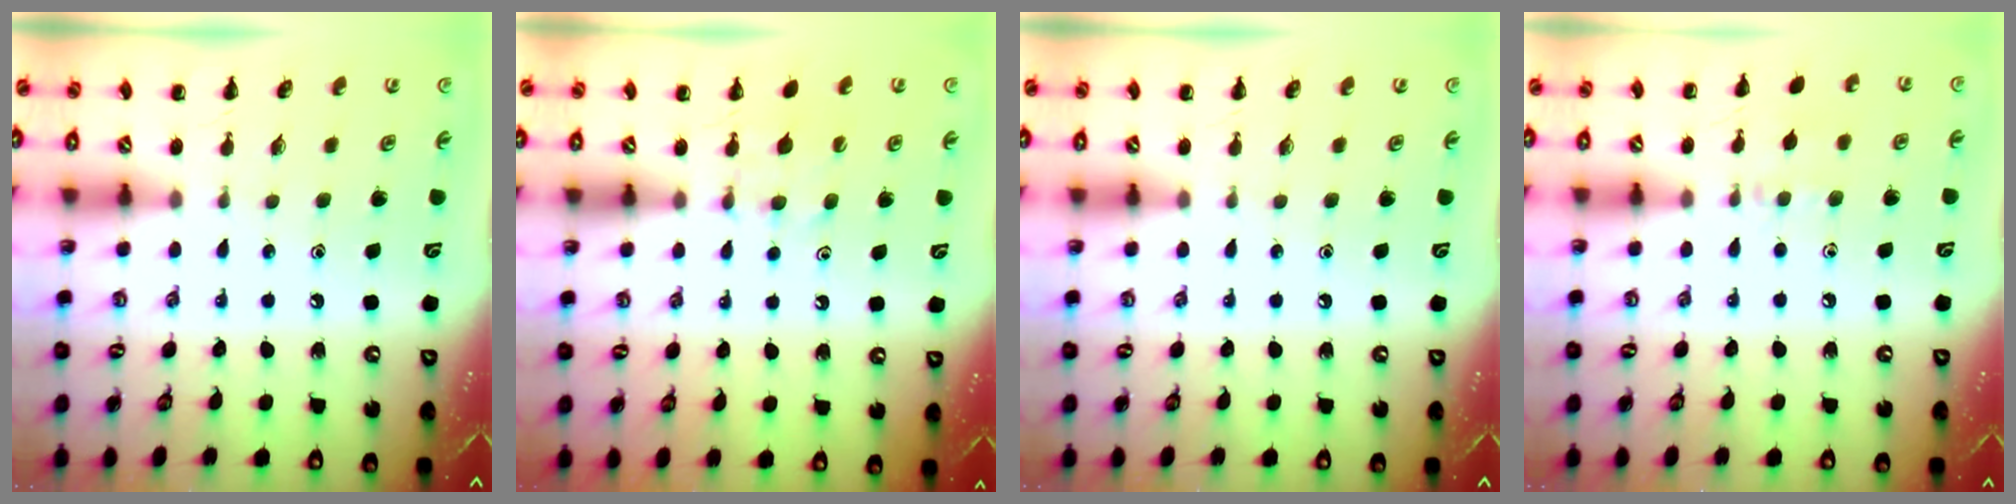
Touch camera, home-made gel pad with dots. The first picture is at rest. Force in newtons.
{"total": 8.9, "press": 8.7, "slide": 1.7}
{"total": 0.0}
{"total": 6.8, "press": 6.4, "slide": 2.3}